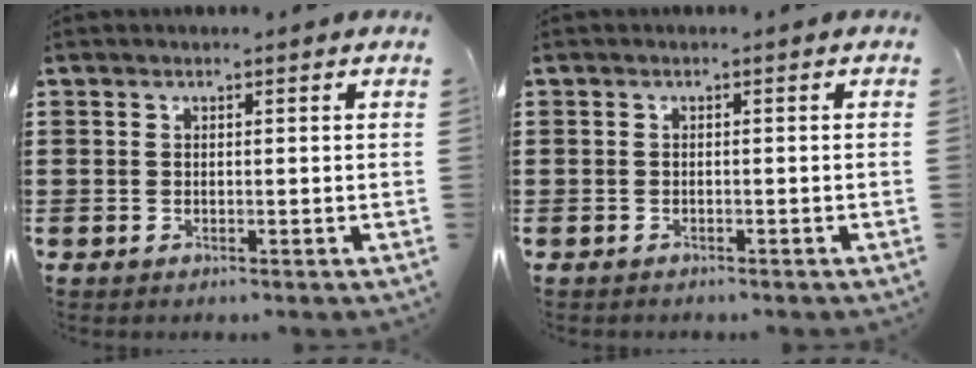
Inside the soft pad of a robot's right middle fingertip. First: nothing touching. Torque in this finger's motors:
{"motor_torque": [-0.48, 0.55, -0.40, -0.14]}